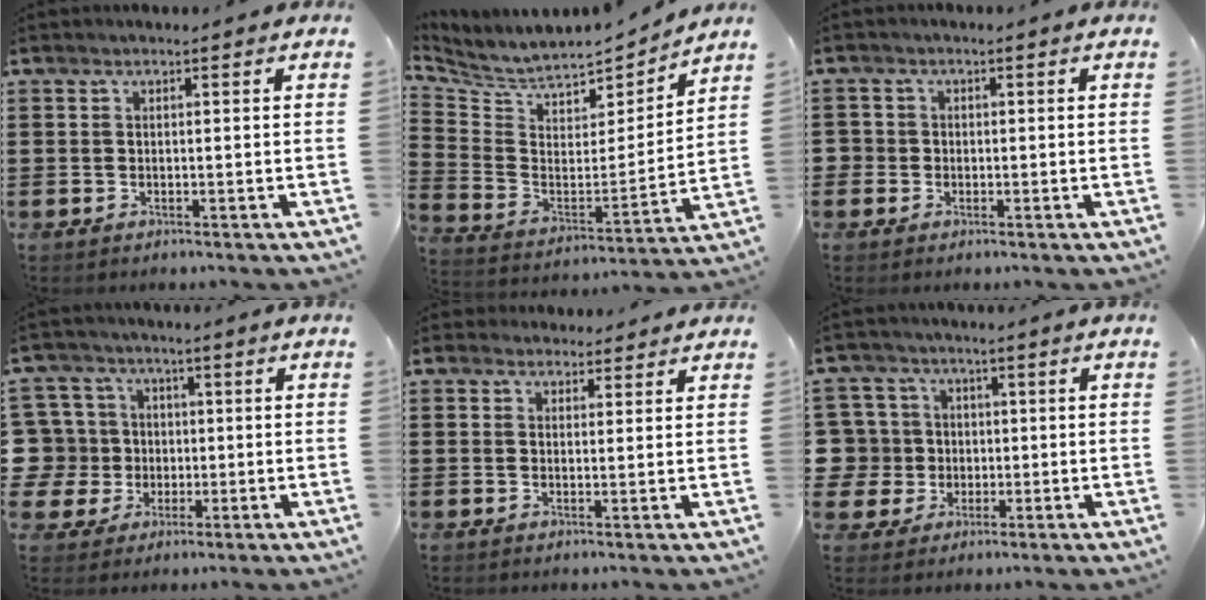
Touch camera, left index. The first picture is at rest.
{"total": 5.4, "force": [5.1, 1.6, 0.8], "torque": [-0.051, -0.045, 0.084]}
{"total": 1.5, "force": [-0.3, 1.5, 0.1], "torque": [-0.009, 0.004, -0.009]}
{"total": 8.4, "force": [0.2, 8.2, 1.9], "torque": [-0.097, 0.011, 0.004]}
{"total": 2.5, "force": [2.0, 1.4, -0.1], "torque": [0.002, 0.003, 0.037]}
{"total": 7.4, "force": [0.1, 7.2, 1.3], "torque": [-0.077, 0.010, 0.002]}